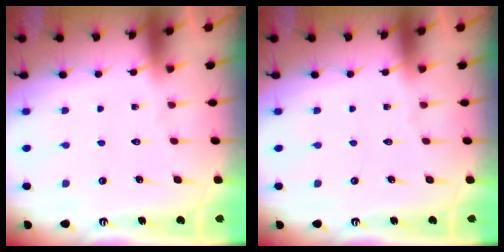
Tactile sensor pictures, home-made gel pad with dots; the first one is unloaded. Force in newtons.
{"total": 0.0}